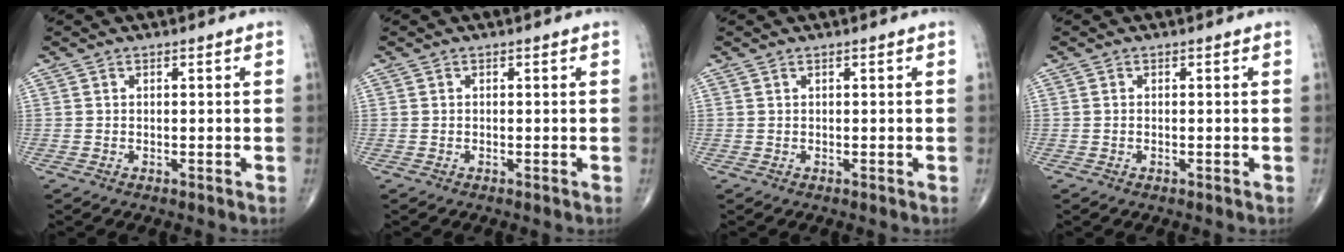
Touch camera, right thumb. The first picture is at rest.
{"total": 0.0}
{"total": 0.0}
{"total": 0.0}